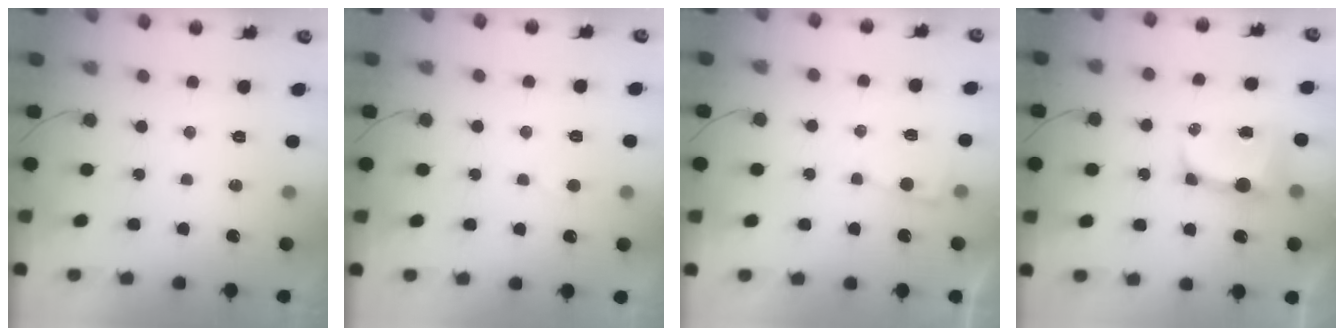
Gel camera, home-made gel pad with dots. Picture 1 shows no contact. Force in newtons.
{"total": 3.8, "press": 3.8, "slide": 0.3}
{"total": 2.6, "press": 2.6, "slide": 0.3}
{"total": 8.7, "press": 8.7, "slide": 0.7}